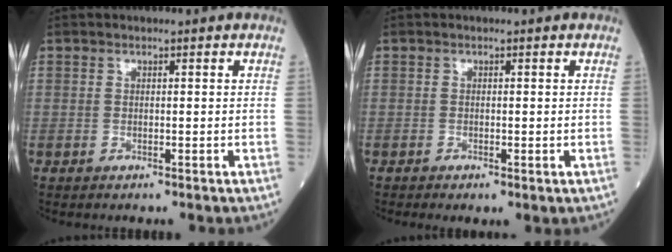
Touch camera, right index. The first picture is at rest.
{"total": 1.1, "force": [-0.6, 0.3, 0.9], "torque": [-0.018, -0.003, -0.007]}